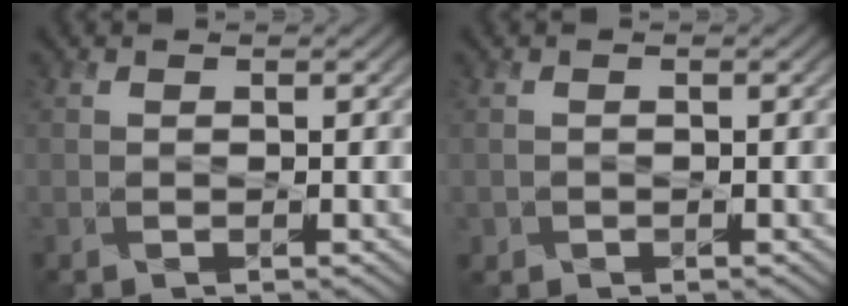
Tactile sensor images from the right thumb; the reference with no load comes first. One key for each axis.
{"total": 0.7, "fx": -0.2, "fy": 0.7, "fz": 0.0, "tx": -0.002, "ty": -0.005, "tz": 0.000}